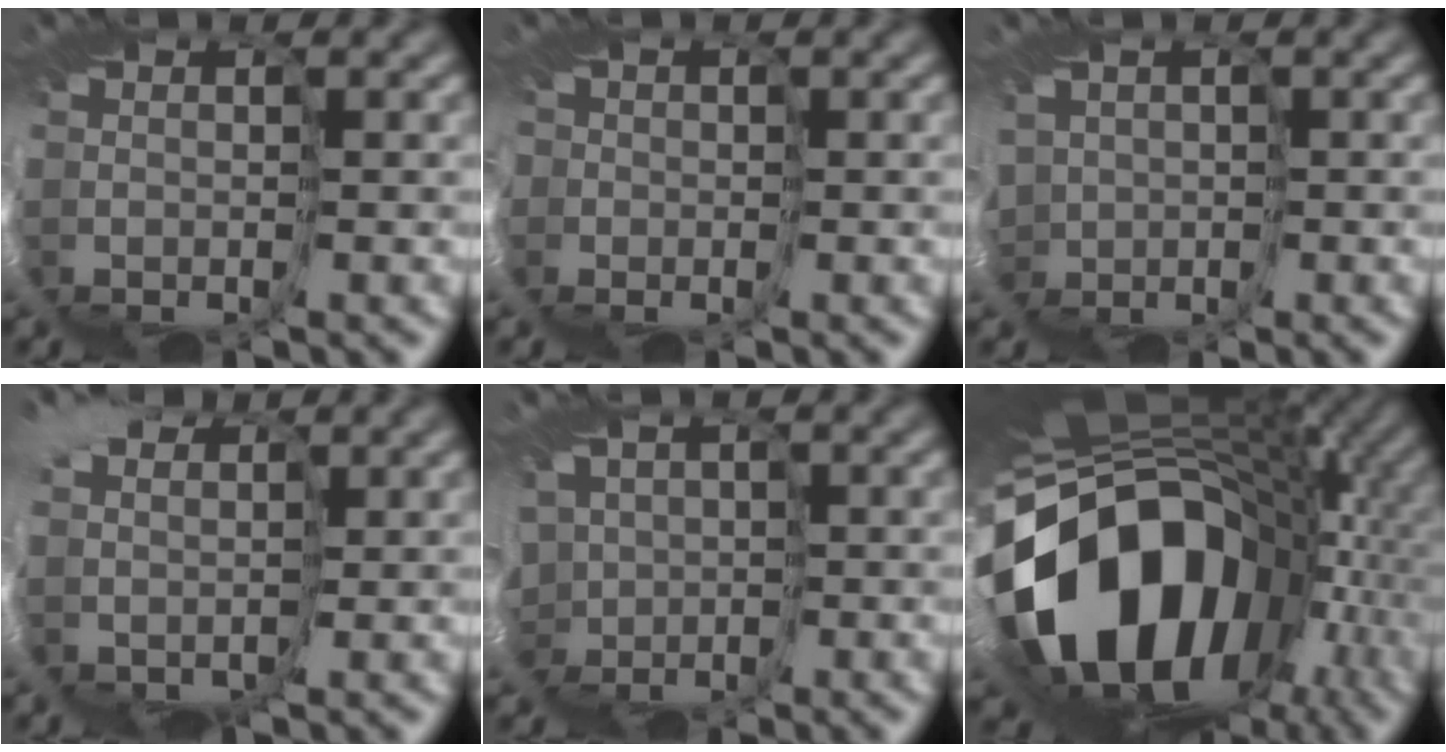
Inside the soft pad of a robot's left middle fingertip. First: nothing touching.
{"total": 7.1, "force": [-1.5, 6.3, 2.8], "torque": [-0.098, -0.004, -0.056]}
{"total": 5.4, "force": [-0.3, 4.6, 2.8], "torque": [-0.102, -0.011, -0.008]}
{"total": 5.2, "force": [1.8, 4.2, 2.4], "torque": [-0.047, -0.016, 0.020]}
{"total": 7.7, "force": [-0.1, 6.5, 4.1], "torque": [-0.122, -0.011, -0.016]}
{"total": 16.8, "force": [-2.9, 12.0, 11.5], "torque": [-0.228, -0.026, -0.055]}